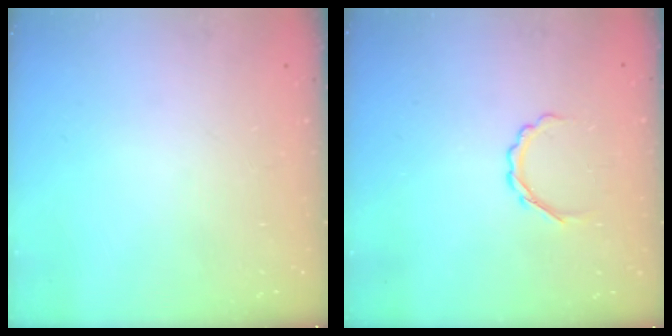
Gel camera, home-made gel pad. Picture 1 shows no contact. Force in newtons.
{"total": 3.7, "press": 3.5, "slide": 1.1}